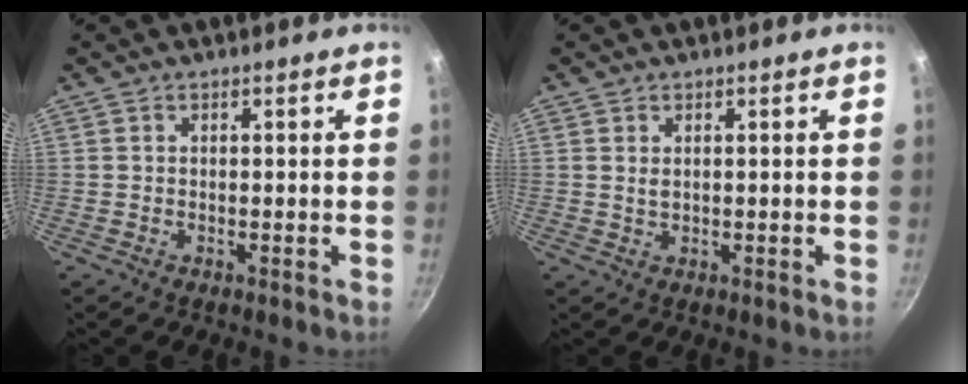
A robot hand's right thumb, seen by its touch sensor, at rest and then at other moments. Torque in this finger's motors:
{"motor_torque": [-0.46, -0.20, 0.16, 0.39, 0.00]}